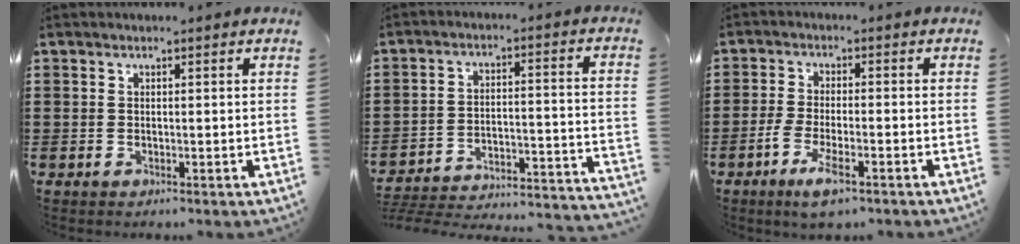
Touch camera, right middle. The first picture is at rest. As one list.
[{"total": 3.2, "force": [-2.9, 0.5, 1.2], "torque": [-0.038, -0.018, -0.071]}, {"total": 5.6, "force": [-3.1, 1.6, 4.4], "torque": [-0.097, -0.004, -0.061]}]